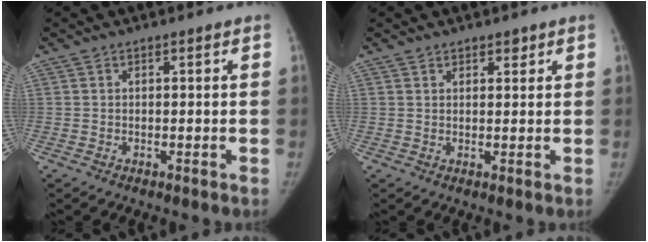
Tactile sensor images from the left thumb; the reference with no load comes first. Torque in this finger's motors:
{"motor_torque": [-0.37, -0.23, -0.33, 0.21, -0.05]}